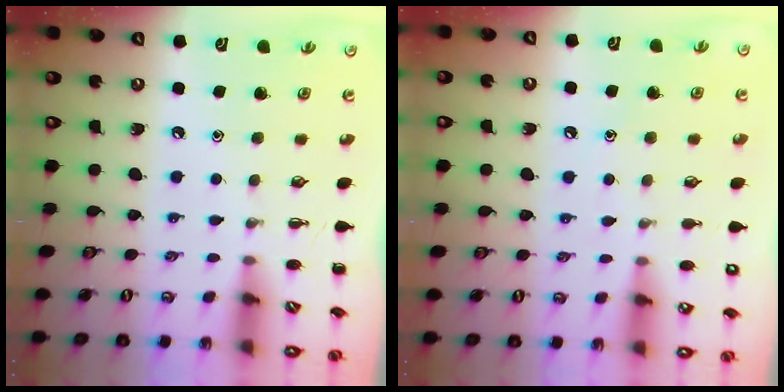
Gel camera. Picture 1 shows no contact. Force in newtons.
{"total": 6.9, "press": 6.7, "slide": 1.5}